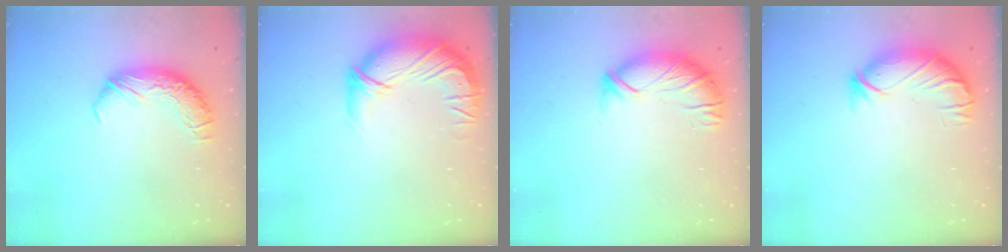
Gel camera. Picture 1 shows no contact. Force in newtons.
{"total": 3.0, "press": 0.1, "slide": 3.0}
{"total": 3.7, "press": 2.8, "slide": 2.5}
{"total": 3.4, "press": 2.7, "slide": 2.0}